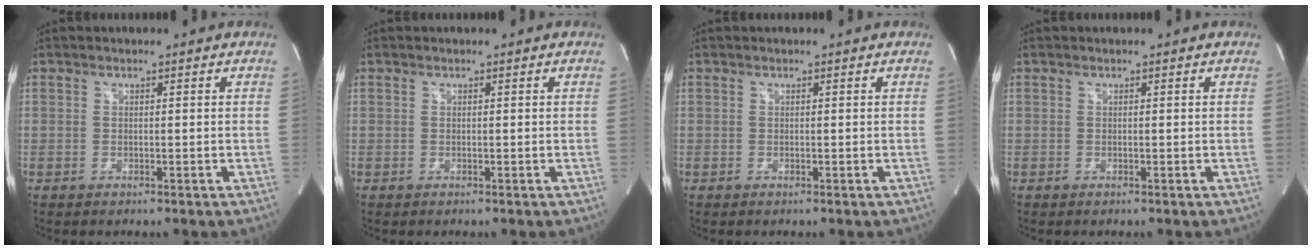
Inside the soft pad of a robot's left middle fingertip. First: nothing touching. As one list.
[{"total": 0.0}, {"total": 0.0}, {"total": 0.0}]